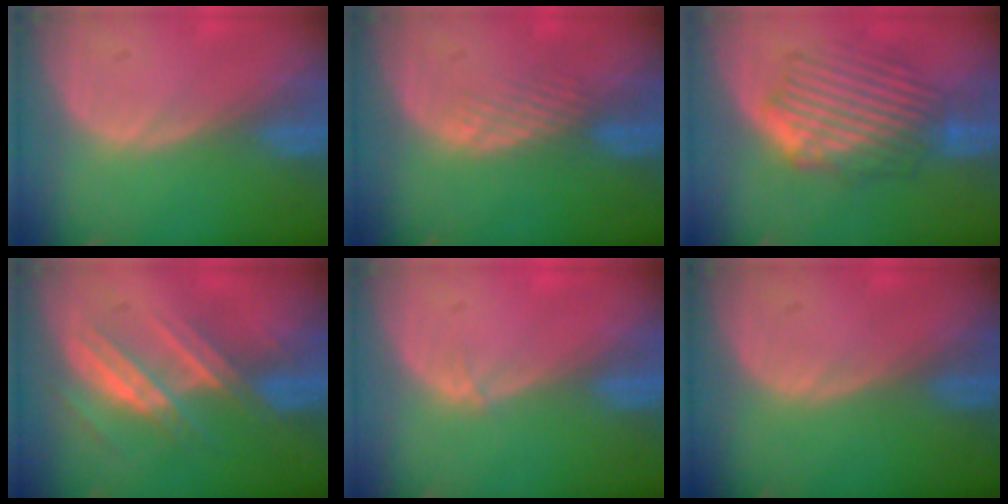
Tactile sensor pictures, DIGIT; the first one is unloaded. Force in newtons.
{"total": 2.2, "press": 2.2, "slide": 0.2}
{"total": 8.4, "press": 7.9, "slide": 3.0}
{"total": 7.3, "press": 6.8, "slide": 2.8}
{"total": 0.6, "press": 0.4, "slide": 0.3}
{"total": 0.0}